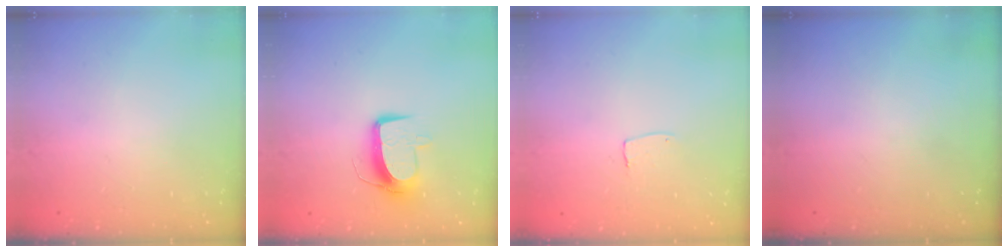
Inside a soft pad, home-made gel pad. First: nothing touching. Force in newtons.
{"total": 10.3, "press": 10.3, "slide": 0.5}
{"total": 2.6, "press": 2.6, "slide": 0.1}
{"total": 0.0}